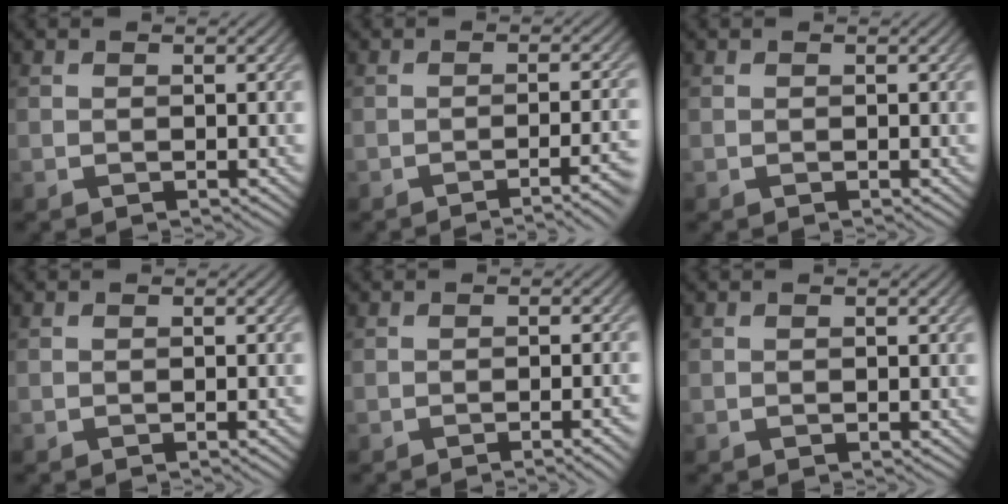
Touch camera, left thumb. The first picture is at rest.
{"total": 5.7, "force": [-2.9, 1.1, 4.8], "torque": [-0.059, 0.004, -0.041]}
{"total": 0.0}
{"total": 0.6, "force": [-0.3, 0.0, 0.5], "torque": [-0.005, 0.001, -0.007]}
{"total": 3.4, "force": [-1.4, 0.7, 3.0], "torque": [-0.033, 0.008, -0.025]}
{"total": 0.0}